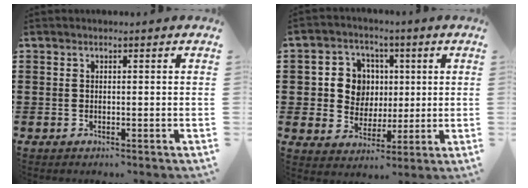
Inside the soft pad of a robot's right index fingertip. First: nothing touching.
{"total": 7.4, "force": [1.0, 6.9, 2.7], "torque": [-0.076, 0.018, 0.017]}